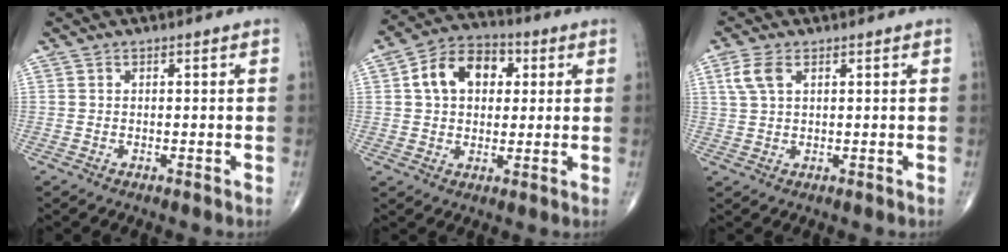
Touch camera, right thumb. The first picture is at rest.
{"total": 11.6, "force": [2.6, 8.2, 7.8], "torque": [-0.105, 0.016, 0.035]}
{"total": 4.1, "force": [1.7, 2.1, 3.1], "torque": [-0.077, 0.009, 0.038]}